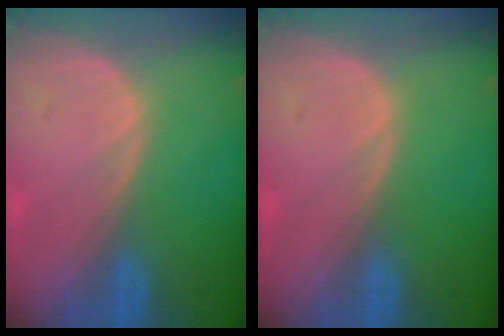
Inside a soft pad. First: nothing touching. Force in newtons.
{"total": 0.0}